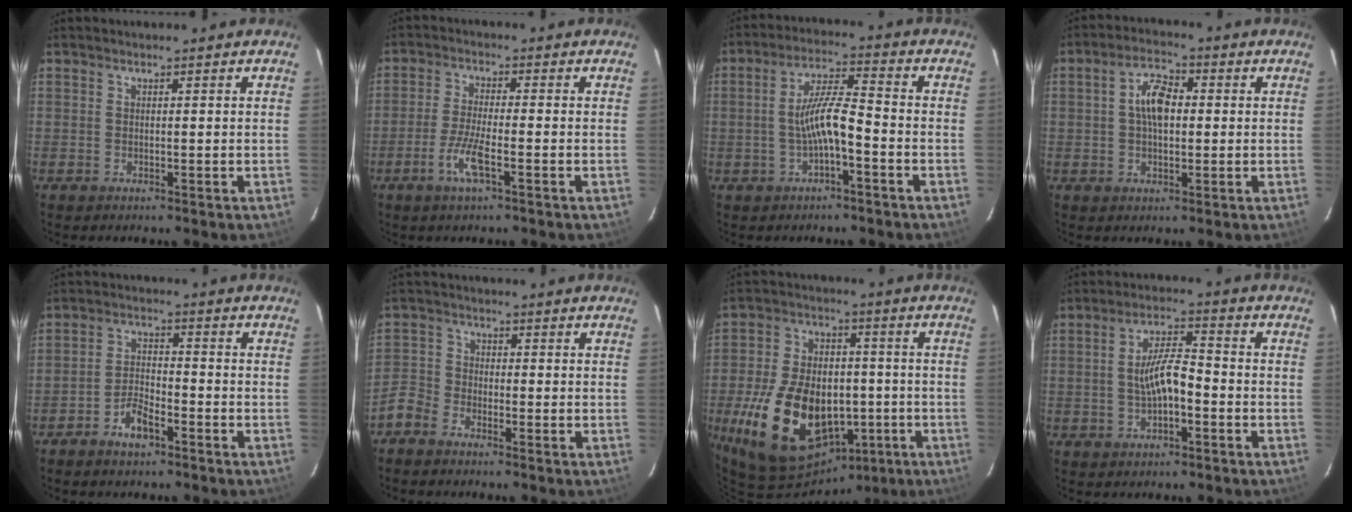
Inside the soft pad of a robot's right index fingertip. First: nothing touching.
{"total": 5.7, "force": [-2.8, 0.7, 5.0], "torque": [-0.111, -0.005, -0.058]}
{"total": 7.4, "force": [-2.3, 1.3, 6.9], "torque": [-0.139, 0.011, -0.038]}
{"total": 6.4, "force": [0.5, 3.5, 5.3], "torque": [-0.100, 0.018, 0.009]}
{"total": 4.7, "force": [-3.5, 1.8, 2.6], "torque": [-0.063, 0.008, -0.066]}
{"total": 3.9, "force": [-3.1, 2.3, 0.8], "torque": [-0.018, 0.009, -0.073]}
{"total": 20.9, "force": [-6.8, 13.6, 14.4], "torque": [-0.298, 0.009, -0.087]}
{"total": 6.8, "force": [-1.7, 2.3, 6.2], "torque": [-0.118, 0.013, -0.025]}